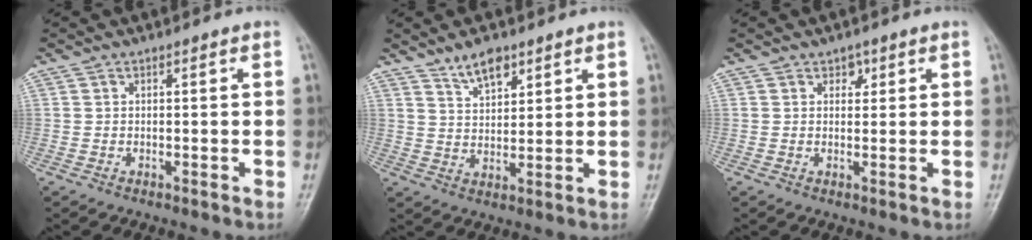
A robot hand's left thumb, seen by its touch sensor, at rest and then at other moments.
{"total": 5.7, "force": [4.1, 2.5, 3.1], "torque": [-0.038, -0.028, 0.077]}
{"total": 1.8, "force": [0.9, 1.3, 0.8], "torque": [0.005, -0.002, 0.010]}